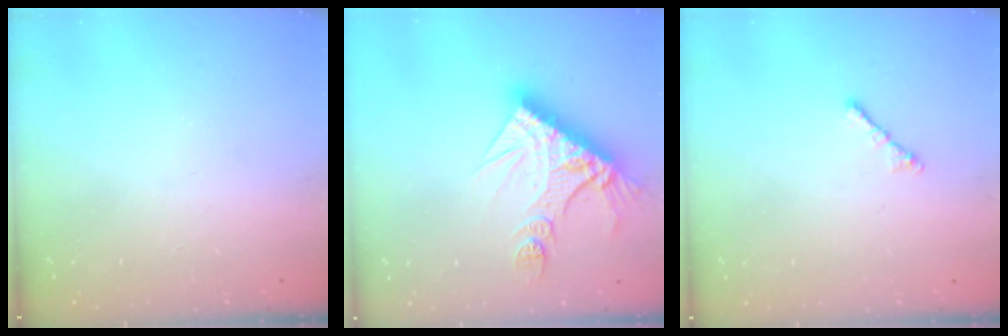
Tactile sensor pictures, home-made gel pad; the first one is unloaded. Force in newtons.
{"total": 14.2, "press": 14.2, "slide": 1.2}
{"total": 2.1, "press": 2.0, "slide": 0.6}